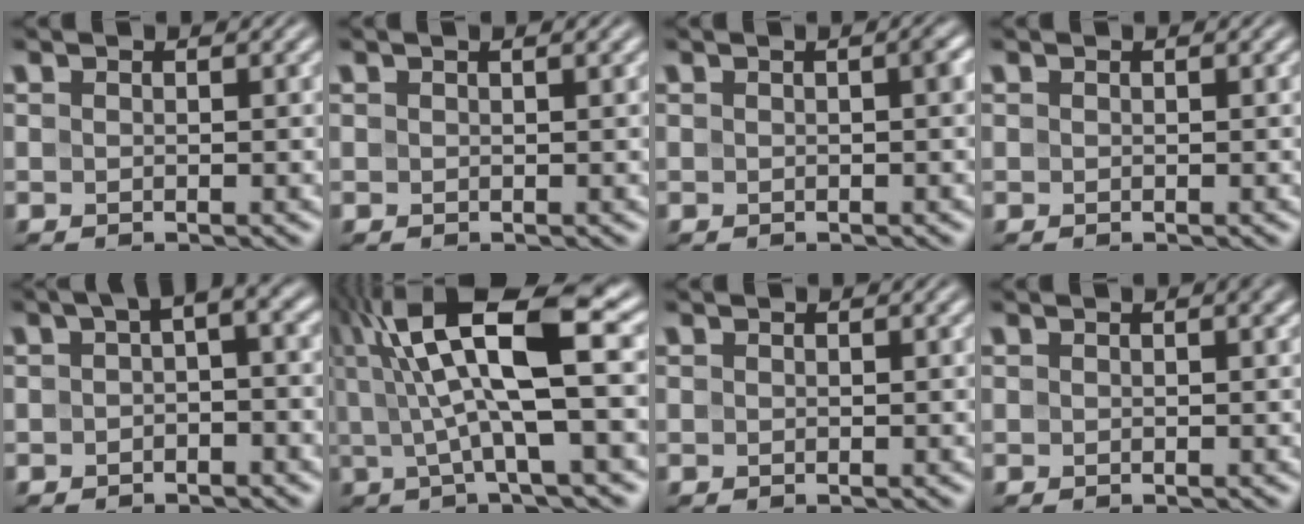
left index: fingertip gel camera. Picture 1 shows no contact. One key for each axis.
{"total": 1.4, "fx": 0.9, "fy": 0.3, "fz": 1.0, "tx": -0.015, "ty": 0.004, "tz": 0.007}
{"total": 1.5, "fx": 0.2, "fy": 0.3, "fz": 1.5, "tx": -0.017, "ty": 0.010, "tz": 0.002}
{"total": 0.0}
{"total": 3.4, "fx": 0.4, "fy": 1.4, "fz": 3.1, "tx": -0.036, "ty": 0.014, "tz": -0.003}
{"total": 11.3, "fx": 2.4, "fy": 2.7, "fz": 10.7, "tx": -0.171, "ty": 0.015, "tz": 0.040}
{"total": 0.0}
{"total": 1.3, "fx": 0.6, "fy": 0.3, "fz": 1.1, "tx": -0.010, "ty": 0.008, "tz": 0.007}